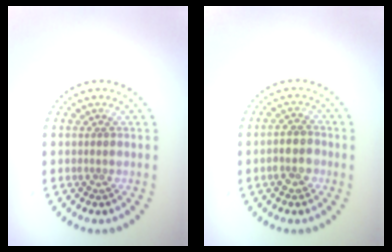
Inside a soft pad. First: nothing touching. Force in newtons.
{"total": 2.6, "press": 2.4, "slide": 1.0}